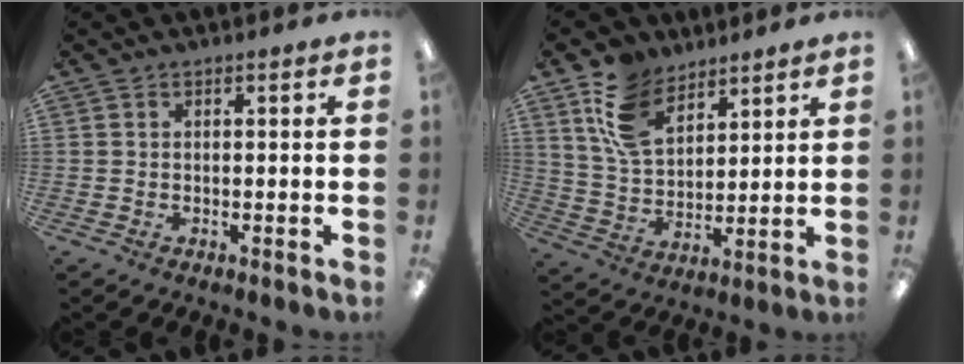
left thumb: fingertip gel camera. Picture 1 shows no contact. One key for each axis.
{"total": 13.4, "fx": 8.4, "fy": 7.8, "fz": 7.0, "tx": -0.144, "ty": -0.022, "tz": 0.164}